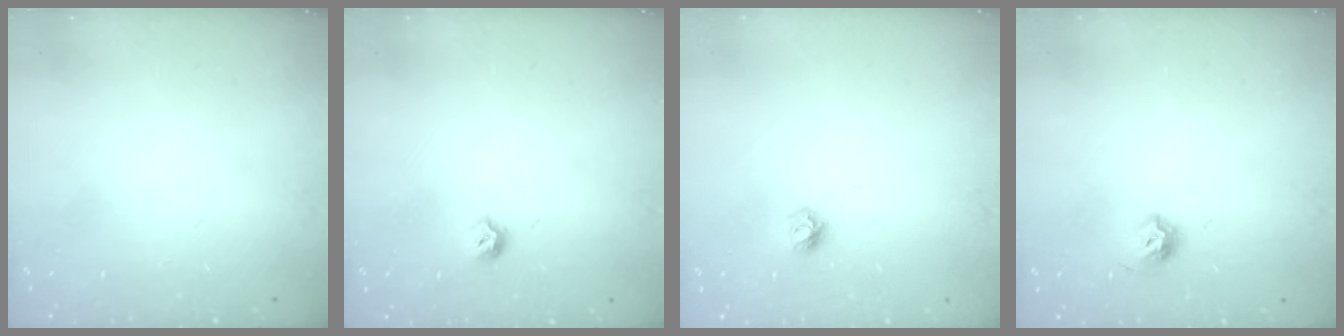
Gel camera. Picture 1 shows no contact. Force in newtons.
{"total": 4.9, "press": 4.8, "slide": 0.9}
{"total": 5.5, "press": 5.5, "slide": 0.3}
{"total": 5.7, "press": 5.6, "slide": 1.0}